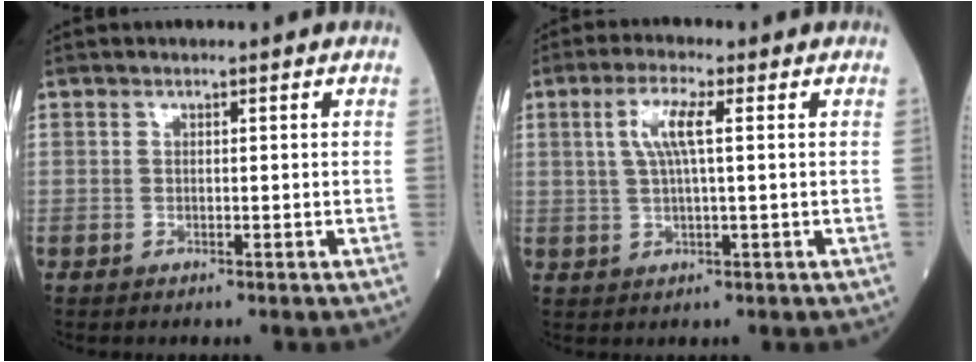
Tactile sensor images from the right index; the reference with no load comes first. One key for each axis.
{"total": 5.2, "fx": 1.3, "fy": 0.6, "fz": 5.0, "tx": -0.106, "ty": 0.009, "tz": 0.028}